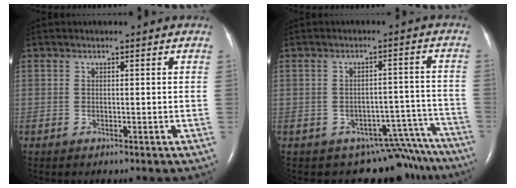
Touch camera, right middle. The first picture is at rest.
{"total": 12.5, "force": [-11.4, 5.0, 0.8], "torque": [0.020, 0.049, -0.132]}